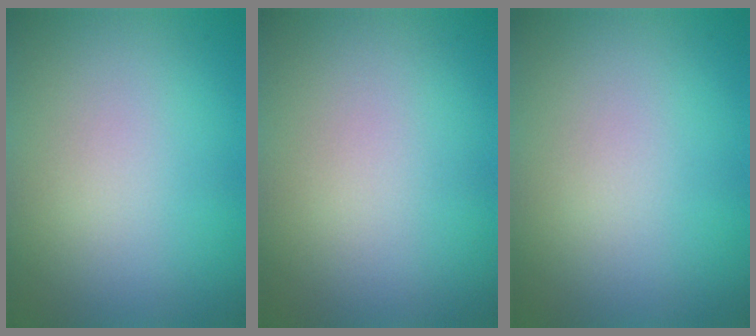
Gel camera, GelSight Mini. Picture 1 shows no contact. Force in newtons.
{"total": 0.0}
{"total": 0.0}